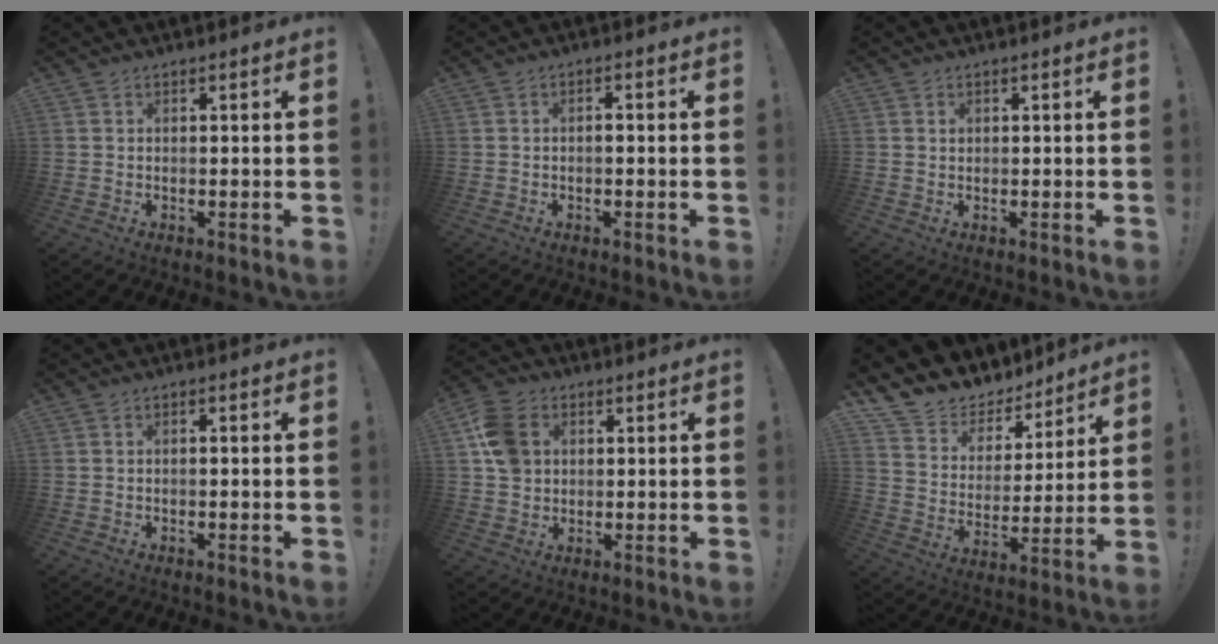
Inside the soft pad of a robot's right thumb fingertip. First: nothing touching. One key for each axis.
{"total": 1.1, "fx": -0.7, "fy": 0.2, "fz": 0.9, "tx": -0.018, "ty": 0.004, "tz": -0.014}
{"total": 0.6, "fx": 0.4, "fy": 0.4, "fz": 0.2, "tx": -0.008, "ty": 0.002, "tz": 0.008}
{"total": 0.8, "fx": -0.6, "fy": 0.1, "fz": 0.5, "tx": -0.010, "ty": 0.001, "tz": -0.010}
{"total": 10.5, "fx": 2.6, "fy": 8.3, "fz": 5.9, "tx": -0.103, "ty": 0.011, "tz": 0.055}
{"total": 10.8, "fx": 8.8, "fy": 5.9, "fz": 1.8, "tx": -0.048, "ty": -0.080, "tz": 0.163}